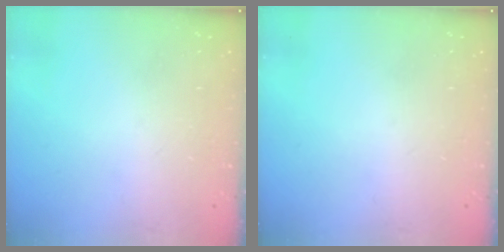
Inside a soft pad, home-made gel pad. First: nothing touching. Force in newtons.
{"total": 0.0}